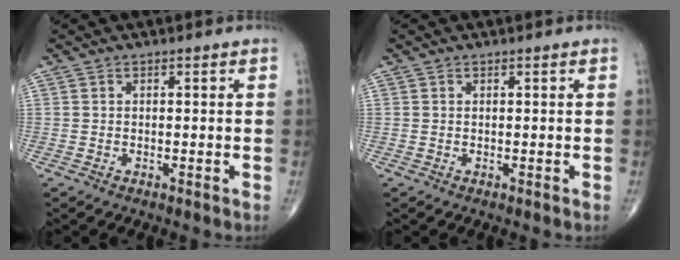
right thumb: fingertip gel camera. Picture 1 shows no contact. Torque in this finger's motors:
{"motor_torque": [-0.01, 0.16, 0.07, 0.02, -0.01]}